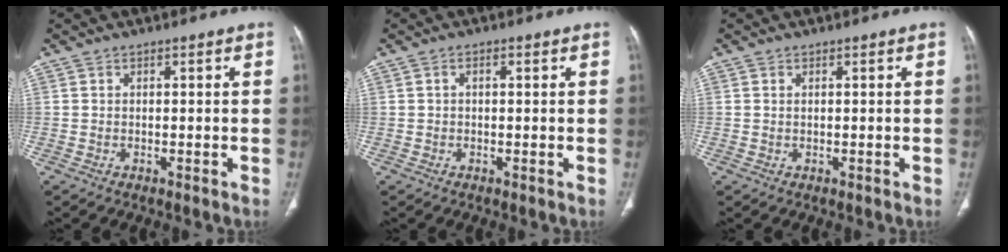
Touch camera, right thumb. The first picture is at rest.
{"total": 1.0, "force": [0.2, 0.5, 0.9], "torque": [-0.020, 0.007, 0.004]}
{"total": 0.5, "force": [0.2, 0.2, 0.4], "torque": [-0.013, 0.003, 0.006]}